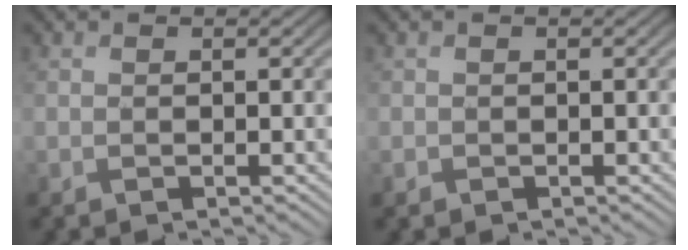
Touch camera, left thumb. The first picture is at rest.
{"total": 0.8, "force": [-0.4, 0.6, -0.3], "torque": [0.006, -0.003, -0.009]}